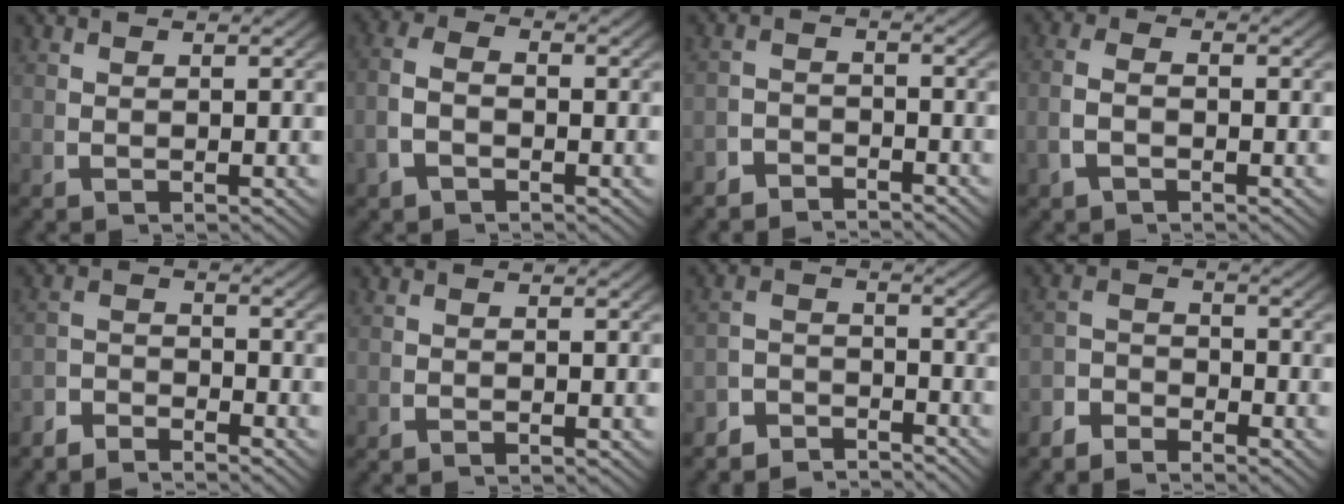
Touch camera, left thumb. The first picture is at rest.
{"total": 3.0, "force": [-0.7, 2.1, 2.1], "torque": [-0.053, -0.001, -0.013]}
{"total": 3.3, "force": [-3.2, 0.8, -0.1], "torque": [0.012, -0.010, -0.057]}
{"total": 1.9, "force": [-0.7, 1.1, 1.4], "torque": [-0.039, 0.003, -0.014]}
{"total": 3.0, "force": [-2.9, 0.6, -0.1], "torque": [0.013, -0.007, -0.060]}
{"total": 0.0}
{"total": 4.3, "force": [-4.2, 1.0, 0.4], "torque": [0.008, -0.015, -0.075]}
{"total": 2.8, "force": [-2.6, 1.1, 0.3], "torque": [0.013, -0.009, -0.051]}